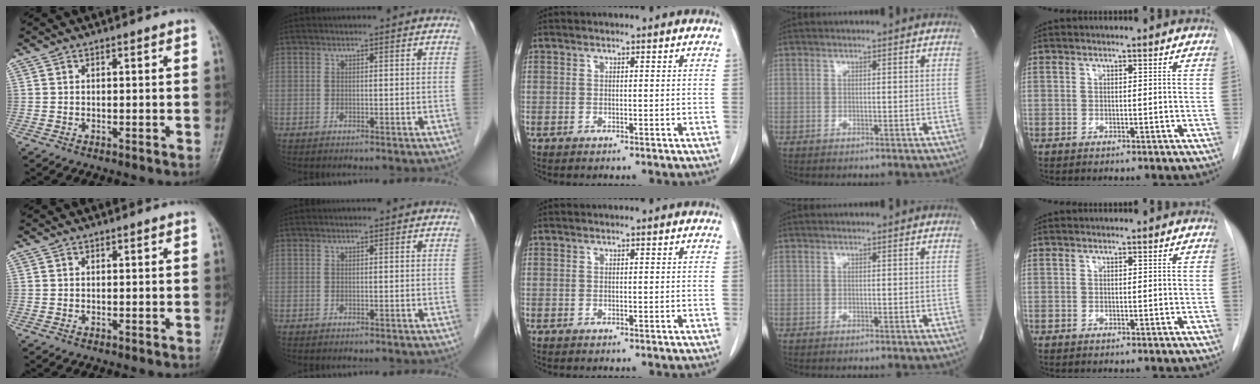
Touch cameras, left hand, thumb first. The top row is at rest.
{}